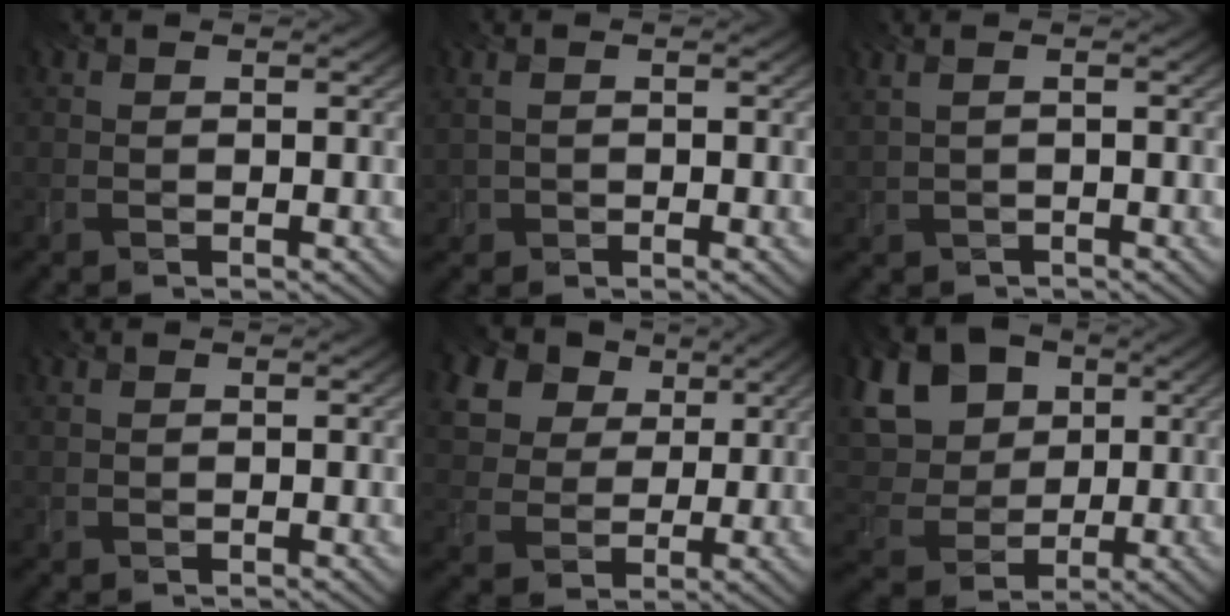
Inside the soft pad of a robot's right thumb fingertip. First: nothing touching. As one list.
[{"total": 0.9, "force": [0.2, 0.5, 0.8], "torque": [-0.019, 0.005, 0.011]}, {"total": 1.0, "force": [0.5, 0.5, 0.8], "torque": [-0.025, 0.006, 0.015]}, {"total": 0.5, "force": [0.4, 0.3, 0.1], "torque": [0.000, 0.006, 0.001]}, {"total": 11.9, "force": [5.9, 9.5, 4.1], "torque": [-0.155, 0.015, 0.150]}, {"total": 13.2, "force": [4.0, 10.8, 6.3], "torque": [-0.193, 0.024, 0.103]}]